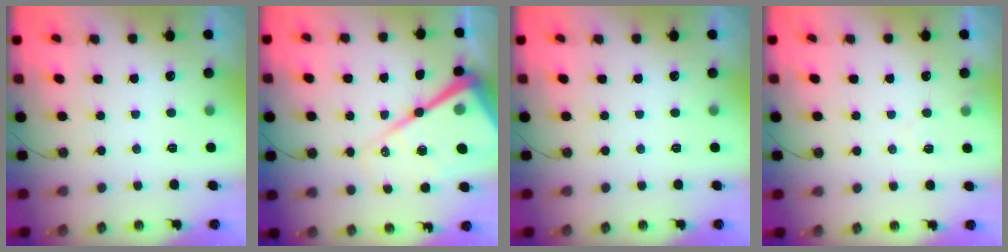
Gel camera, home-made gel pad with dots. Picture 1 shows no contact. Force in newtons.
{"total": 26.4, "press": 26.2, "slide": 2.9}
{"total": 0.0}
{"total": 5.5, "press": 5.4, "slide": 0.8}